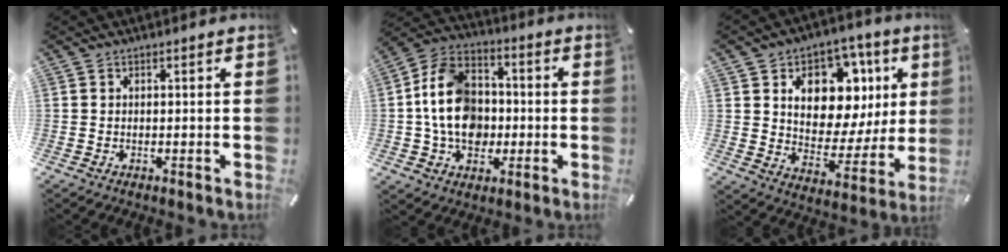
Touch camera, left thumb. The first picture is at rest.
{"total": 14.9, "force": [-0.9, 11.8, 9.1], "torque": [-0.200, 0.019, -0.017]}
{"total": 15.4, "force": [6.8, 10.3, 9.1], "torque": [-0.125, -0.051, 0.122]}